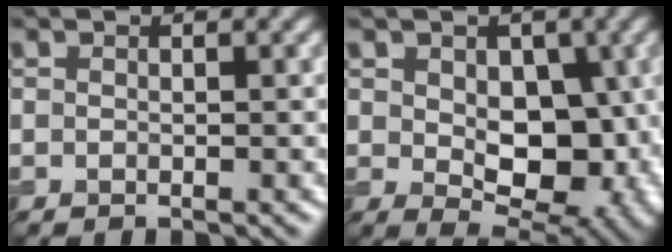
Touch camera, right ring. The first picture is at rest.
{"total": 9.0, "force": [-0.1, 5.7, 7.0], "torque": [-0.106, -0.019, 0.008]}